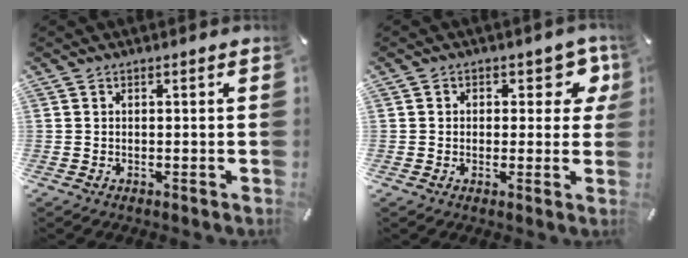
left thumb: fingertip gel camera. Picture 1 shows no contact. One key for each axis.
{"total": 7.4, "fx": 2.6, "fy": 5.1, "fz": 4.7, "tx": -0.042, "ty": -0.009, "tz": 0.039}